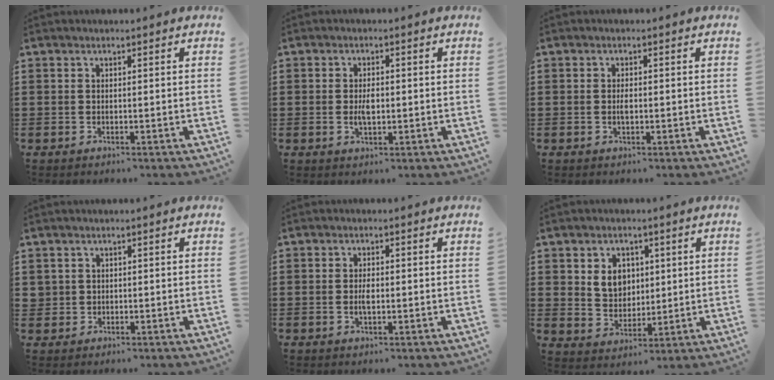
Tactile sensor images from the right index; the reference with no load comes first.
{"total": 2.9, "force": [-0.2, 1.4, 2.5], "torque": [-0.049, 0.002, -0.003]}
{"total": 1.8, "force": [-0.2, 0.6, 1.7], "torque": [-0.031, -0.001, -0.003]}
{"total": 1.1, "force": [0.2, 1.0, 0.1], "torque": [-0.007, 0.004, 0.002]}
{"total": 2.3, "force": [-0.3, 0.9, 2.1], "torque": [-0.047, -0.003, -0.007]}
{"total": 5.3, "force": [1.5, 4.4, 2.5], "torque": [-0.059, 0.011, 0.024]}